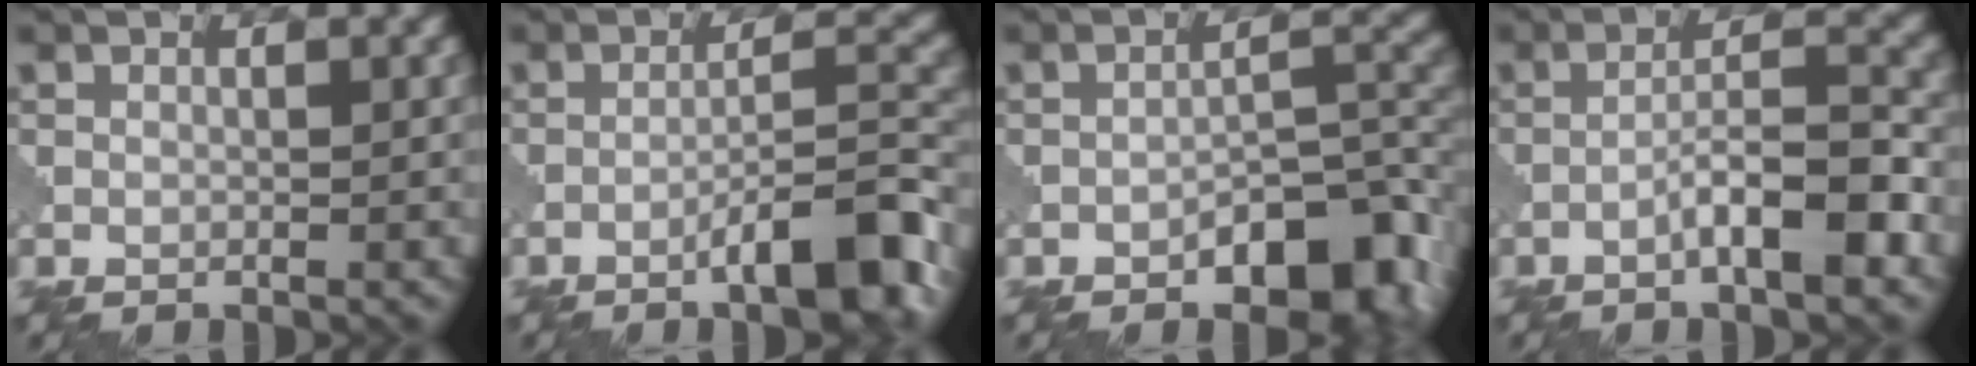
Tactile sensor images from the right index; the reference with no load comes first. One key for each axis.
{"total": 6.9, "fx": -4.2, "fy": 1.0, "fz": 5.3, "tx": -0.075, "ty": 0.017, "tz": -0.070}
{"total": 7.3, "fx": -4.3, "fy": 3.0, "fz": 5.2, "tx": -0.064, "ty": 0.015, "tz": -0.065}
{"total": 5.4, "fx": -2.6, "fy": 0.9, "fz": 4.7, "tx": -0.073, "ty": 0.018, "tz": -0.048}